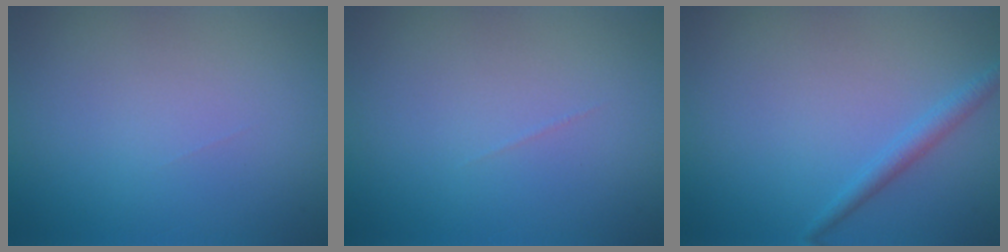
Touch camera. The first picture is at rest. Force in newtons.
{"total": 0.0}
{"total": 1.6, "press": 1.6, "slide": 0.1}